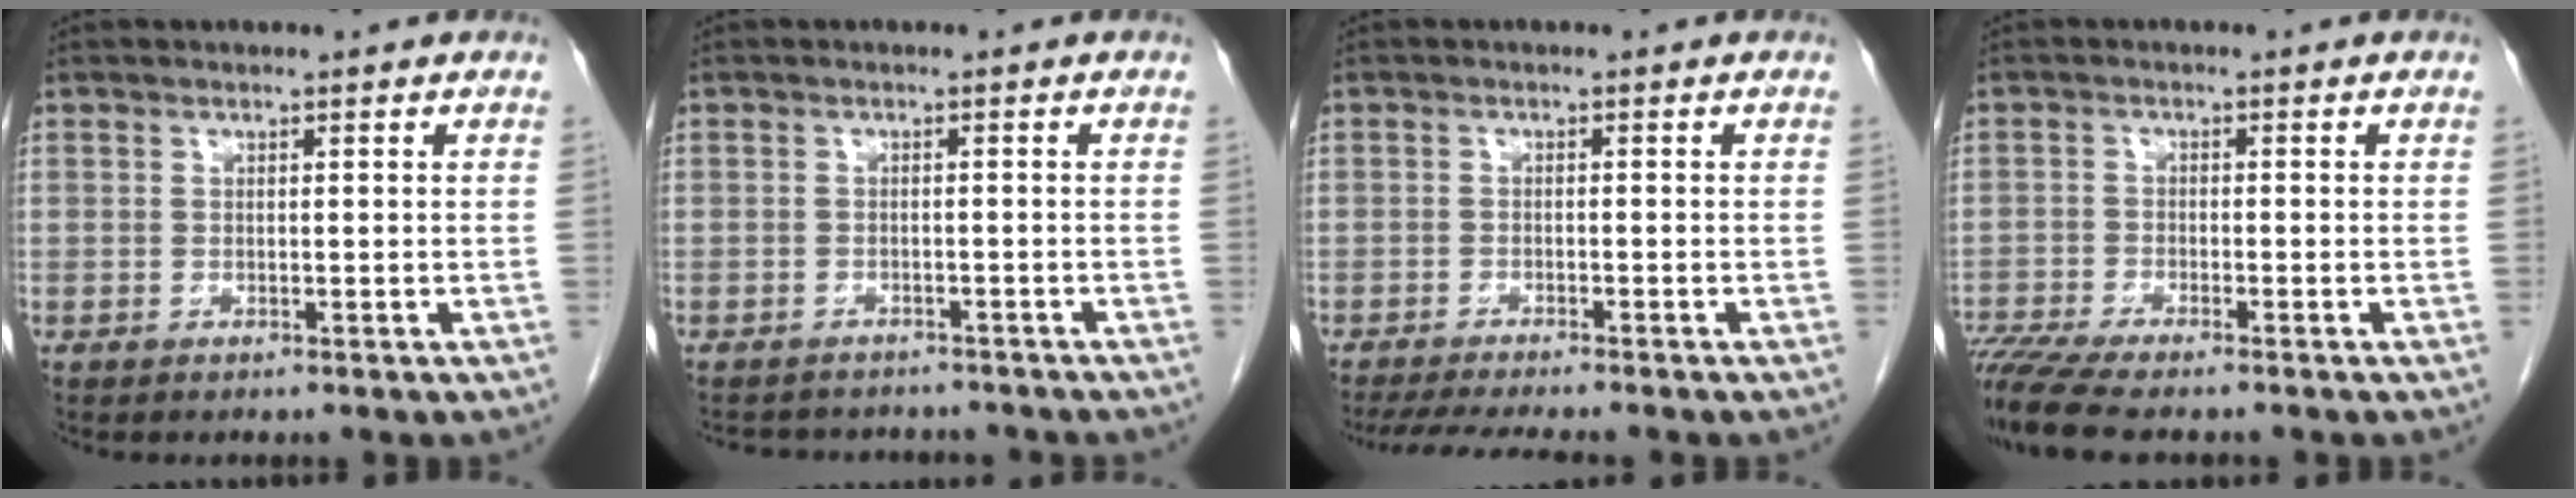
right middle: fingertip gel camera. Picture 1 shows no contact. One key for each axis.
{"total": 8.2, "fx": -7.5, "fy": 2.7, "fz": 1.9, "tx": -0.032, "ty": 0.006, "tz": -0.090}
{"total": 7.8, "fx": -6.8, "fy": 0.3, "fz": 3.8, "tx": -0.054, "ty": -0.015, "tz": -0.107}
{"total": 7.5, "fx": -6.5, "fy": 0.0, "fz": 3.7, "tx": -0.065, "ty": -0.018, "tz": -0.114}